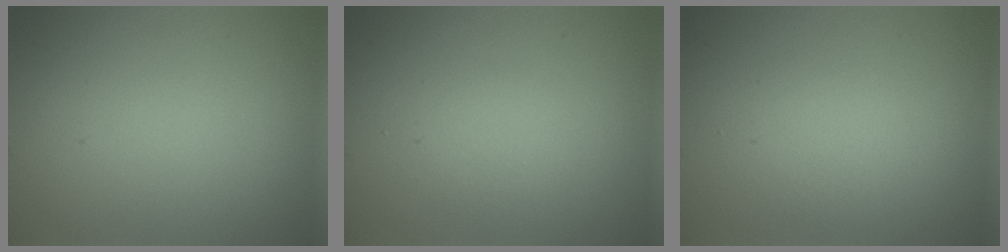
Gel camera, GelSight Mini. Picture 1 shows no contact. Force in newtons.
{"total": 1.4, "press": 1.4, "slide": 0.1}
{"total": 2.0, "press": 2.0, "slide": 0.2}